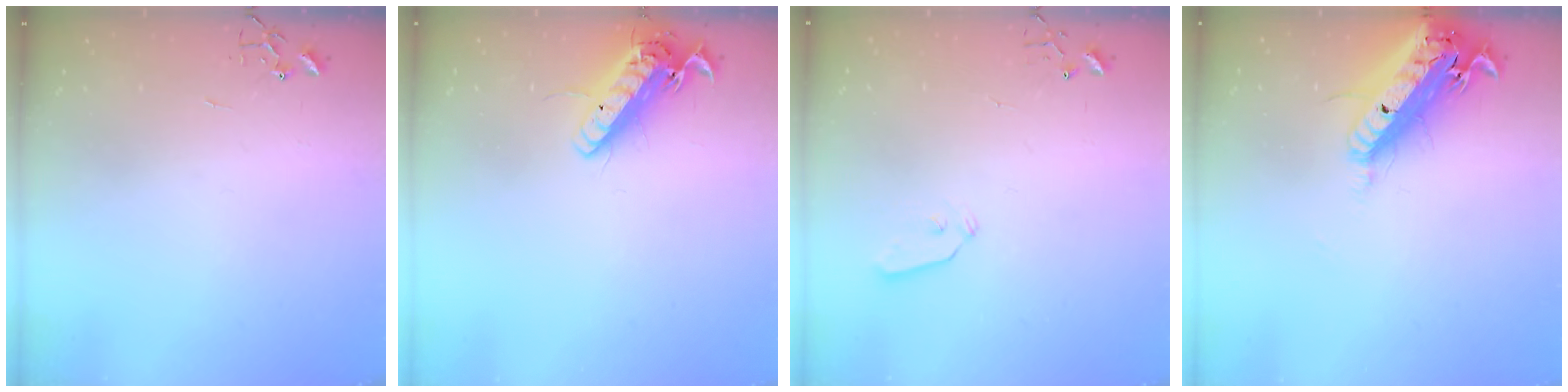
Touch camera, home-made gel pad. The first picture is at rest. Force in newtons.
{"total": 15.7, "press": 15.3, "slide": 3.3}
{"total": 4.3, "press": 4.3, "slide": 0.3}
{"total": 21.6, "press": 21.0, "slide": 5.0}